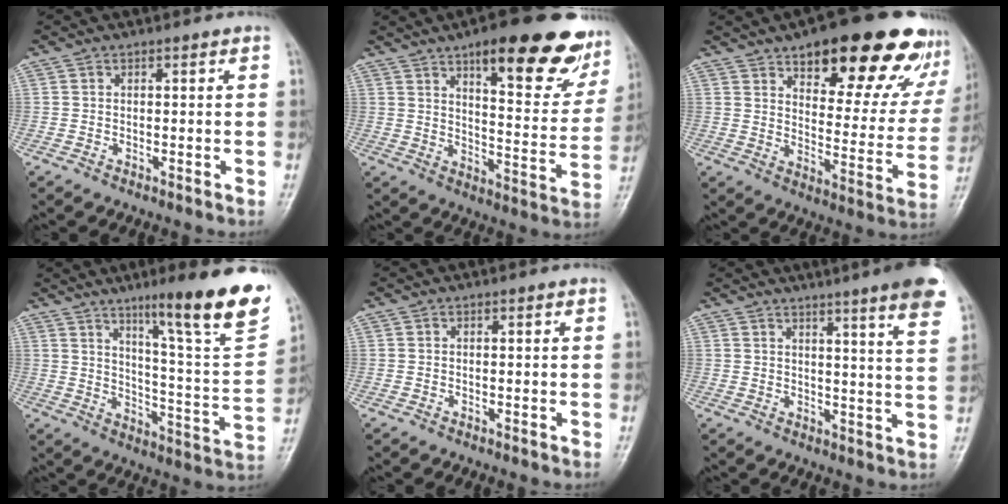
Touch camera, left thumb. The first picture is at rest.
{"total": 22.6, "force": [13.8, 7.4, 16.3], "torque": [-0.169, -0.053, 0.189]}
{"total": 25.0, "force": [16.2, 9.7, 16.4], "torque": [-0.168, -0.060, 0.216]}
{"total": 21.4, "force": [13.2, 2.2, 16.6], "torque": [-0.206, -0.068, 0.201]}
{"total": 0.0}
{"total": 13.4, "force": [9.3, 0.9, 9.6], "torque": [-0.110, -0.035, 0.100]}